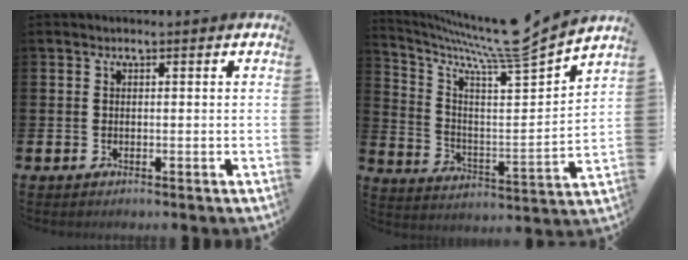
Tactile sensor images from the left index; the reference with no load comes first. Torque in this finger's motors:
{"motor_torque": [0.85, -1.28, 0.12, 0.11]}